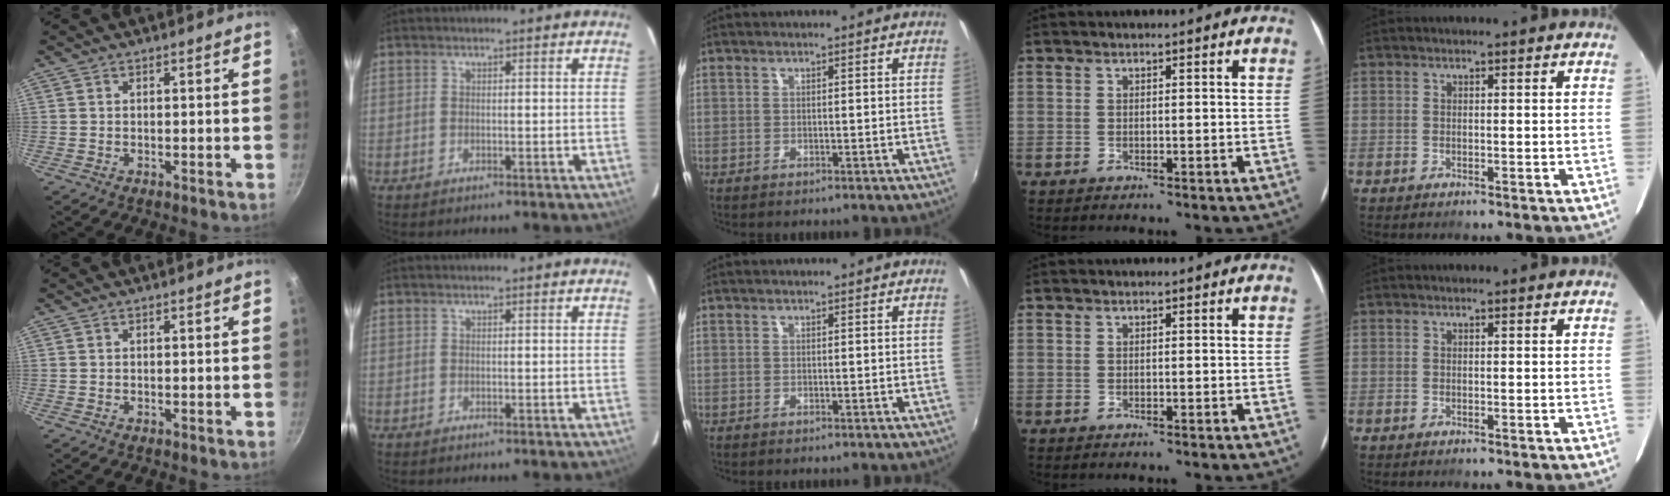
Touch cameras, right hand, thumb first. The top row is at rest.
{}